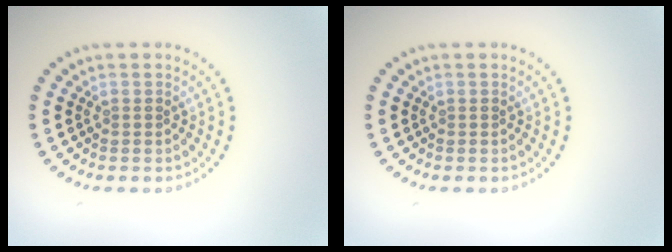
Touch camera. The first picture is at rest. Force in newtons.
{"total": 0.0}